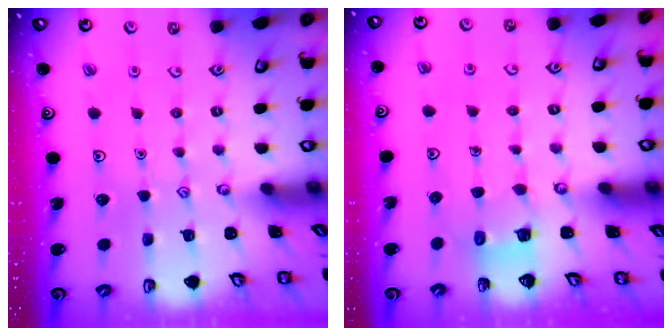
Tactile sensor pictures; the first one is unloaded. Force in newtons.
{"total": 3.2, "press": 3.2, "slide": 0.2}